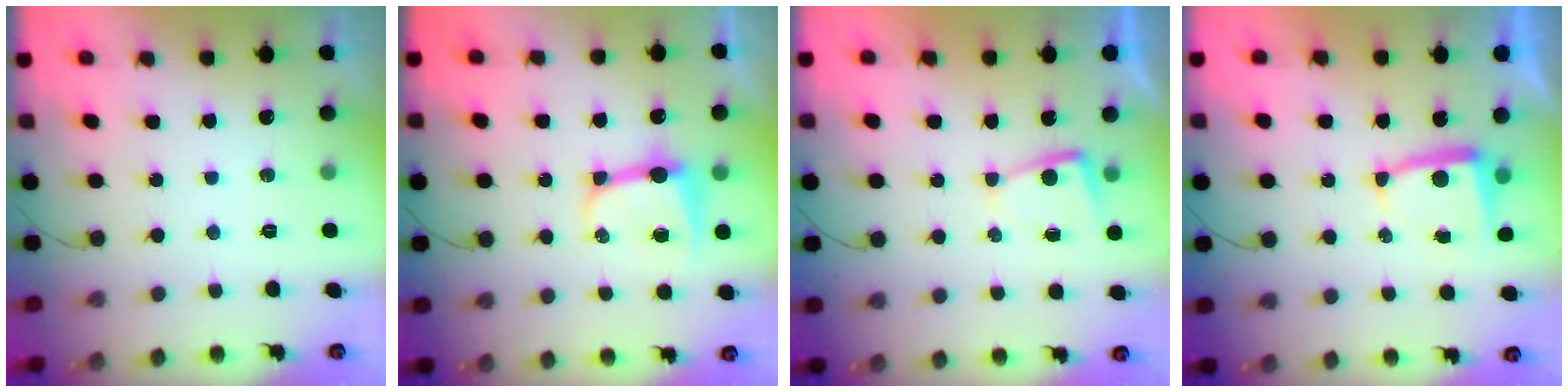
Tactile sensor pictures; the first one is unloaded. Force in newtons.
{"total": 8.5, "press": 8.5, "slide": 0.7}
{"total": 2.4, "press": 2.3, "slide": 0.4}
{"total": 5.2, "press": 5.1, "slide": 0.6}